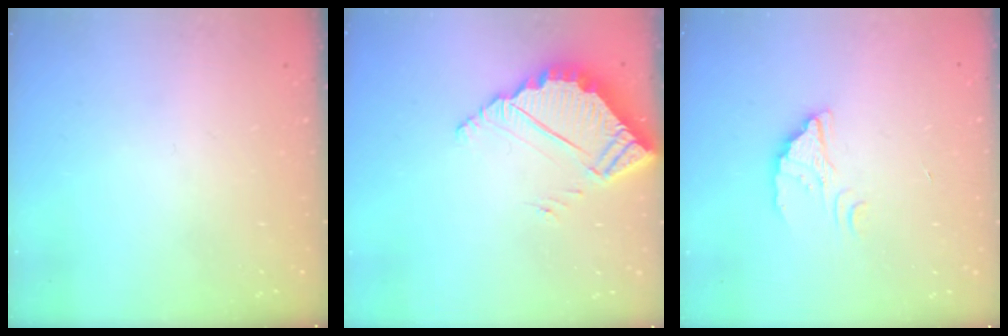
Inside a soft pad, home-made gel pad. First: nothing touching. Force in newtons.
{"total": 5.8, "press": 5.8, "slide": 0.1}
{"total": 2.1, "press": 2.1, "slide": 0.2}